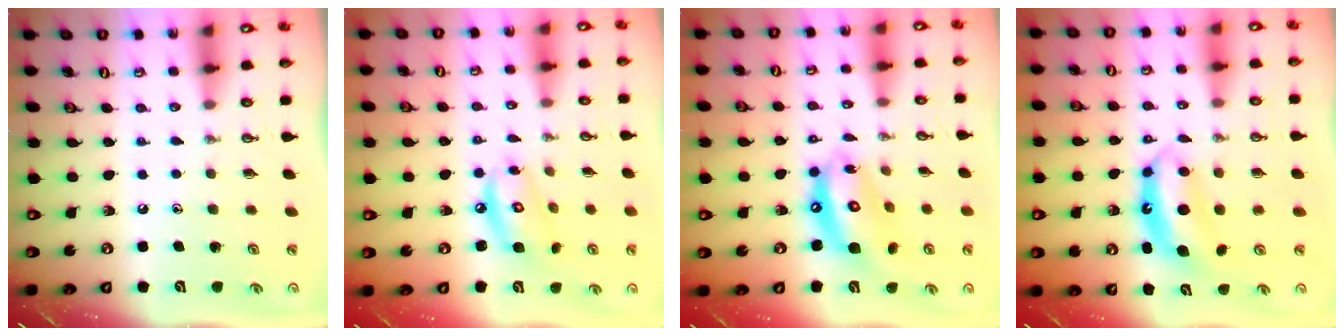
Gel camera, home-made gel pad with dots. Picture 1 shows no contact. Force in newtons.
{"total": 9.4, "press": 9.4, "slide": 0.8}
{"total": 13.9, "press": 13.8, "slide": 1.3}
{"total": 7.5, "press": 7.5, "slide": 0.4}